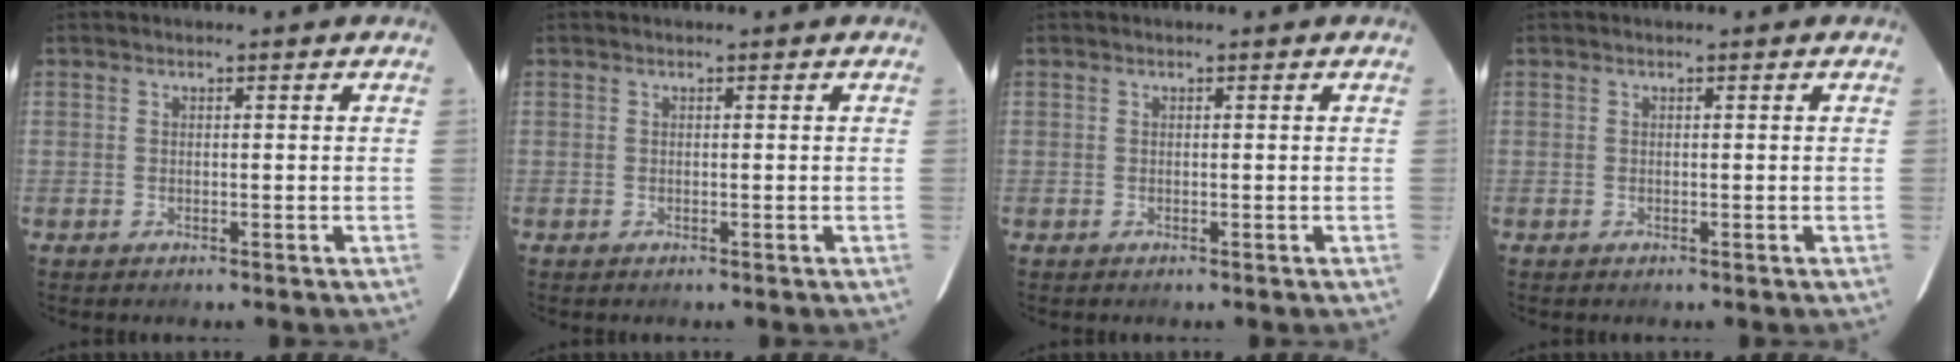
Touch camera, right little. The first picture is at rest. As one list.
[{"total": 0.0}, {"total": 0.0}, {"total": 0.0}]